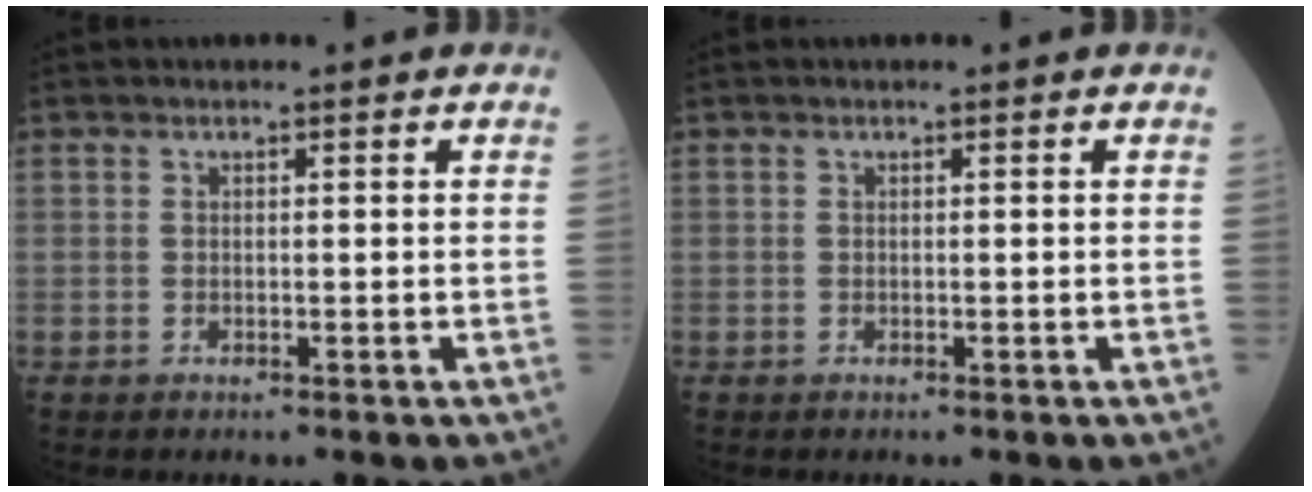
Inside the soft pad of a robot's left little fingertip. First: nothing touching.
{"total": 0.0}